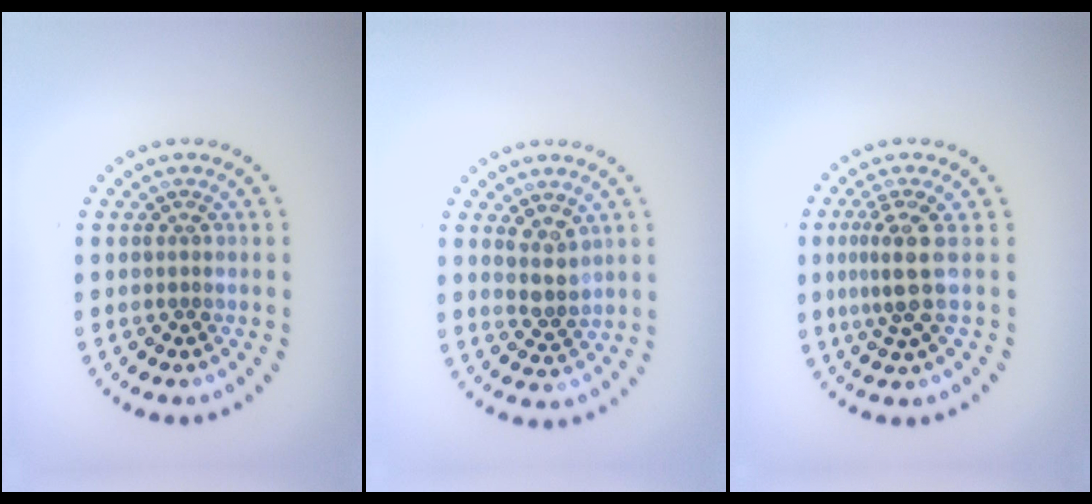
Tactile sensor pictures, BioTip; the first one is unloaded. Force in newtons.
{"total": 2.3, "press": 2.0, "slide": 1.1}
{"total": 3.1, "press": 2.4, "slide": 2.0}